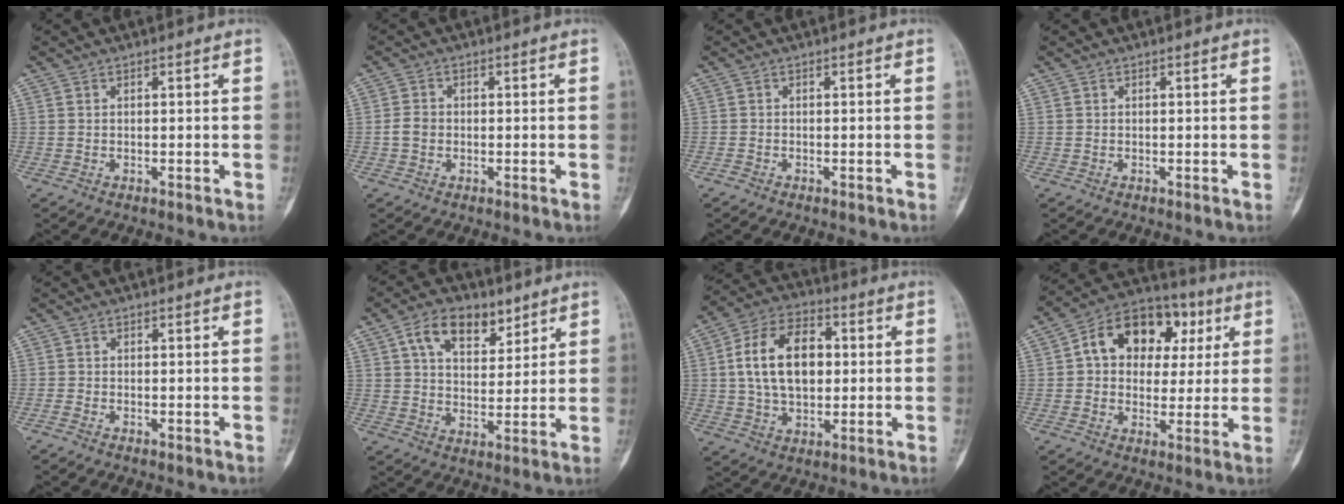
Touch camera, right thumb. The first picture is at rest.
{"total": 2.5, "force": [-0.4, 2.0, 1.4], "torque": [-0.024, 0.008, -0.010]}
{"total": 0.6, "force": [-0.6, 0.2, 0.1], "torque": [-0.003, 0.001, -0.014]}
{"total": 0.0}
{"total": 0.9, "force": [-0.8, 0.3, 0.4], "torque": [-0.010, 0.002, -0.018]}
{"total": 10.6, "force": [5.7, 6.1, 6.5], "torque": [-0.083, -0.022, 0.098]}
{"total": 15.2, "force": [1.7, 9.7, 11.6], "torque": [-0.182, 0.015, 0.025]}
{"total": 16.1, "force": [4.0, 11.8, 10.2], "torque": [-0.110, 0.020, 0.055]}